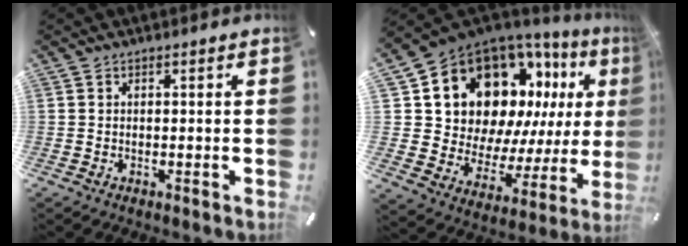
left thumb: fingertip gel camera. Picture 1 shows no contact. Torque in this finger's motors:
{"motor_torque": [1.25, 1.30, 2.44, -0.32, 0.28]}